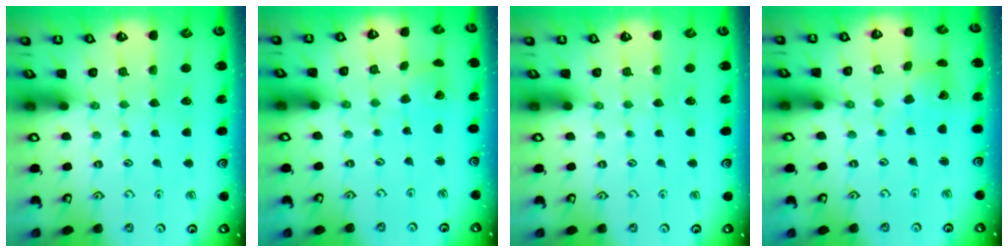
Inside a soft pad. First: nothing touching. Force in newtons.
{"total": 1.9, "press": 1.8, "slide": 0.3}
{"total": 0.0}
{"total": 5.5, "press": 5.5, "slide": 0.7}